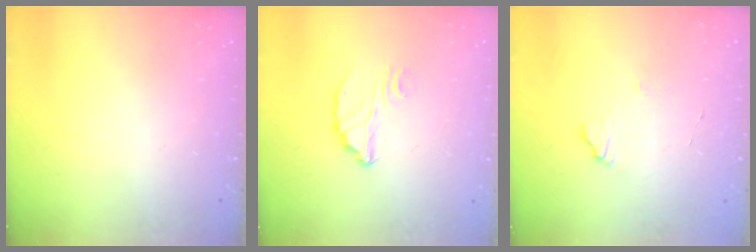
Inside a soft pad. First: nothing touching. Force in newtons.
{"total": 3.2, "press": 3.2, "slide": 0.2}
{"total": 5.8, "press": 5.8, "slide": 0.5}